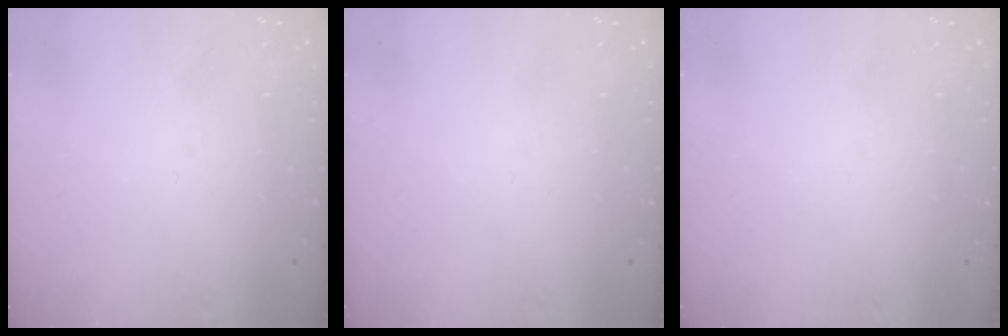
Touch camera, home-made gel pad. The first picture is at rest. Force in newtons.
{"total": 0.0}
{"total": 0.0}